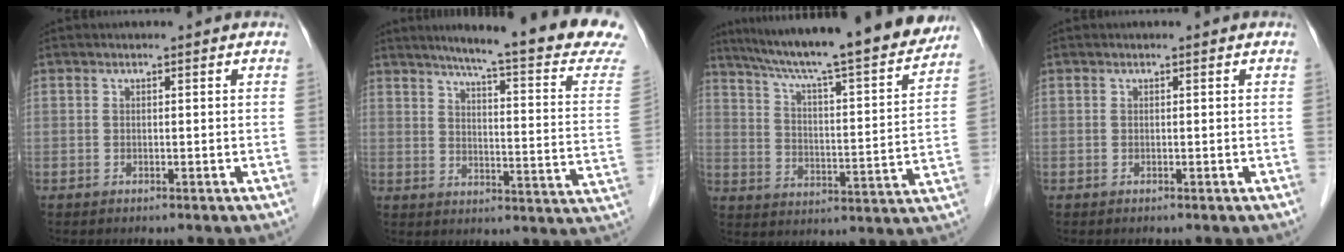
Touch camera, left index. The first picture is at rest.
{"total": 21.7, "force": [18.2, -0.5, 11.8], "torque": [-0.158, -0.065, 0.216]}
{"total": 23.6, "force": [20.8, 0.9, 11.2], "torque": [-0.181, -0.024, 0.291]}
{"total": 0.0}